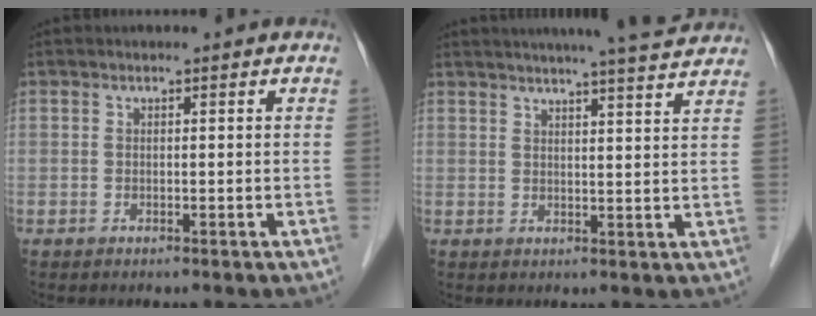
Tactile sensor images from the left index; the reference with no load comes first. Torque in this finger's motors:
{"motor_torque": [0.92, -0.98, 0.41, 0.07]}